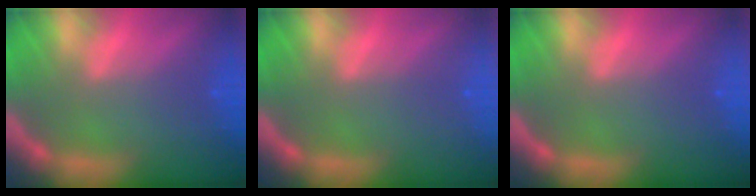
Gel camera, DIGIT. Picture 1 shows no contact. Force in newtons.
{"total": 0.0}
{"total": 0.0}